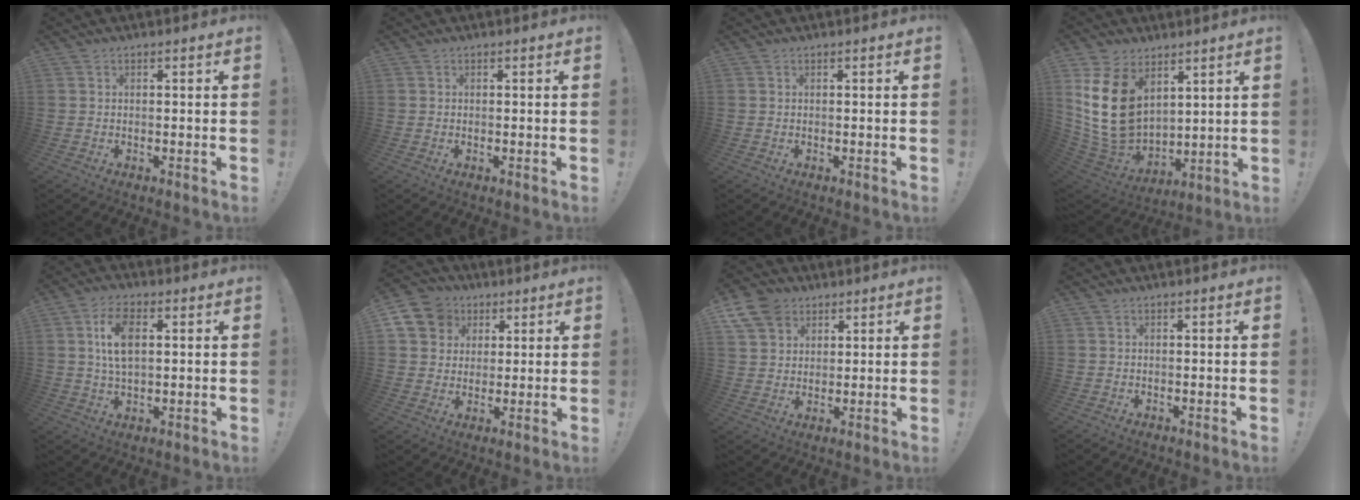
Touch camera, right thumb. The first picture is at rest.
{"total": 0.0}
{"total": 0.0}
{"total": 18.2, "force": [6.1, 12.5, 11.7], "torque": [-0.245, -0.049, 0.118]}
{"total": 9.7, "force": [2.4, 5.2, 7.8], "torque": [-0.141, -0.001, 0.040]}
{"total": 11.1, "force": [4.3, 9.4, 3.9], "torque": [-0.061, -0.016, 0.089]}
{"total": 9.2, "force": [5.2, 6.9, 3.2], "torque": [-0.055, -0.025, 0.105]}
{"total": 0.0}